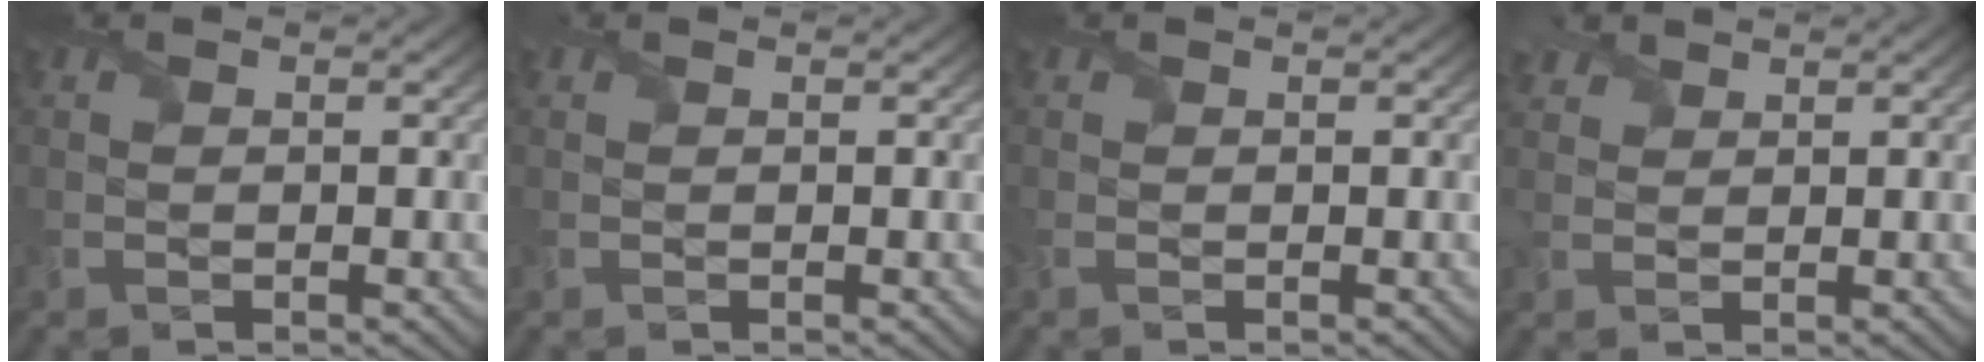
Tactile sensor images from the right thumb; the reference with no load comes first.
{"total": 0.0}
{"total": 1.0, "force": [-0.3, 0.7, 0.7], "torque": [-0.026, -0.003, -0.011]}
{"total": 2.2, "force": [1.9, 1.1, 0.6], "torque": [-0.017, 0.007, 0.041]}